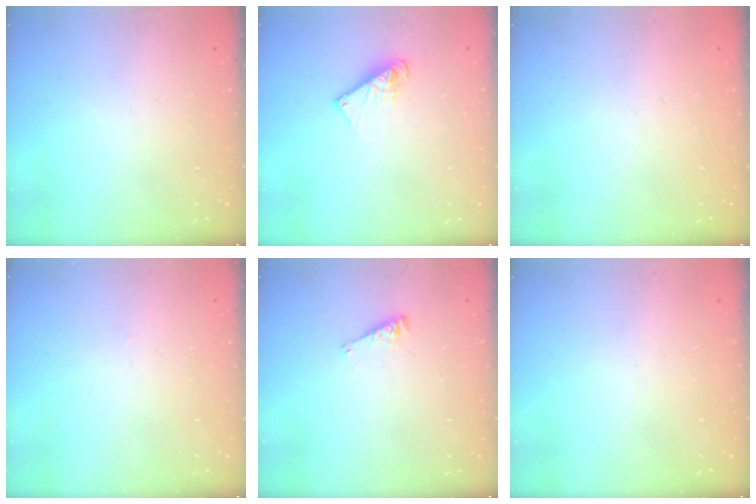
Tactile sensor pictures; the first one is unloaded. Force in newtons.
{"total": 7.1, "press": 7.1, "slide": 0.6}
{"total": 0.0}
{"total": 0.0}
{"total": 2.6, "press": 2.6, "slide": 0.3}
{"total": 0.0}